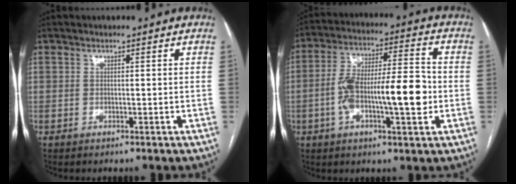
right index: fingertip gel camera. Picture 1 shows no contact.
{"total": 14.4, "force": [-2.6, 3.3, 13.8], "torque": [-0.241, 0.020, -0.042]}